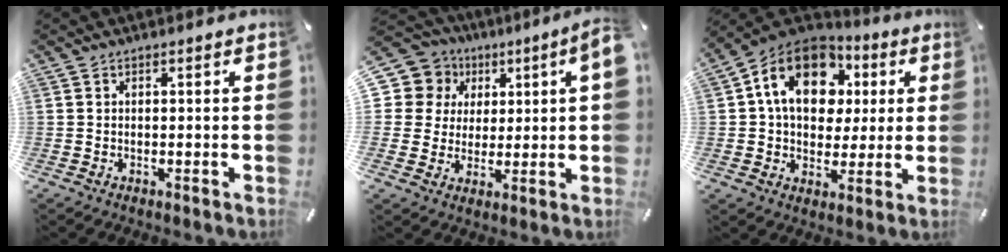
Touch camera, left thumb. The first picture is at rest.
{"total": 9.8, "force": [2.9, 8.8, 3.0], "torque": [-0.068, -0.013, 0.058]}
{"total": 17.2, "force": [5.2, 12.9, 10.1], "torque": [-0.182, -0.008, 0.097]}